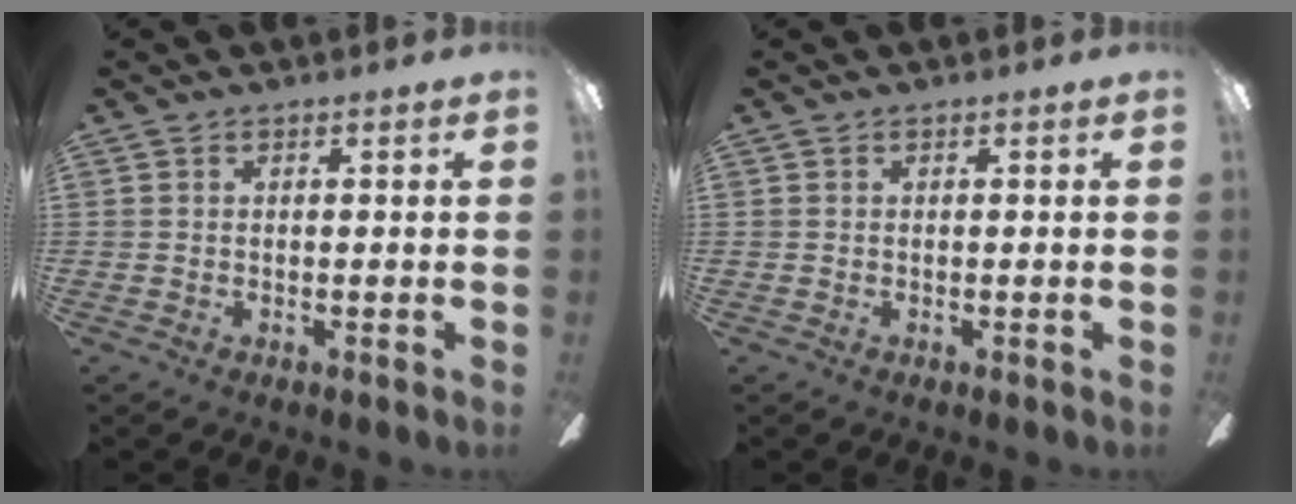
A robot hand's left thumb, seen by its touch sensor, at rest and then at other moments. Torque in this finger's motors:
{"motor_torque": [0.00, 0.00, -0.11, 0.28, 0.00]}